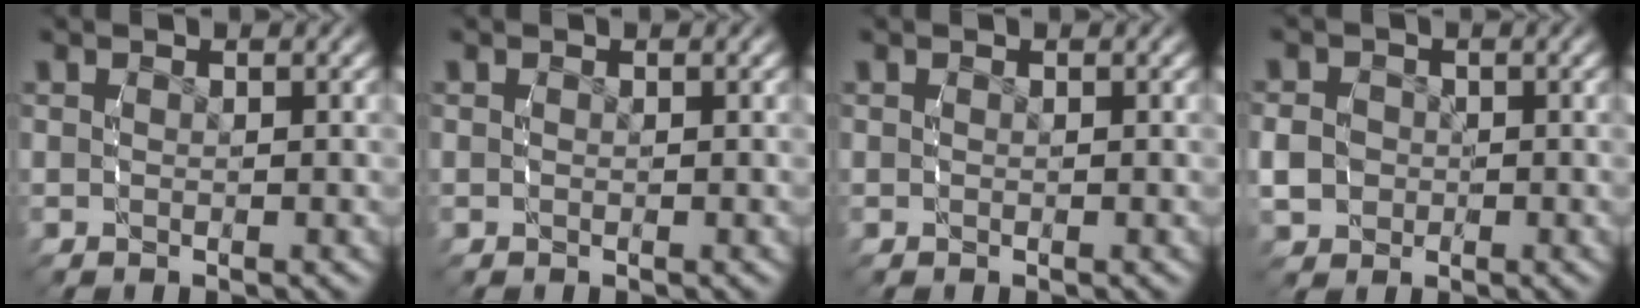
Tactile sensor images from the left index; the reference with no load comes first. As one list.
[{"total": 0.0}, {"total": 0.0}, {"total": 3.1, "force": [-0.8, 2.8, 0.8], "torque": [-0.023, -0.004, -0.014]}]